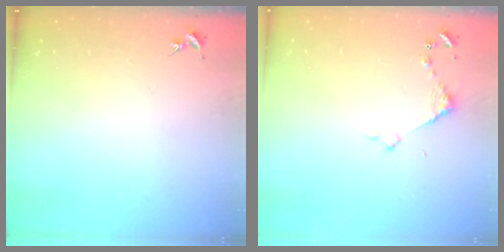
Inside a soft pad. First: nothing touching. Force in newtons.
{"total": 2.9, "press": 2.9, "slide": 0.3}